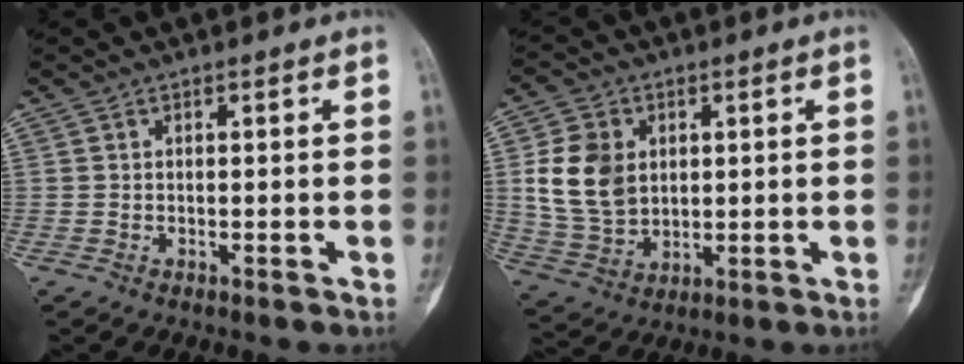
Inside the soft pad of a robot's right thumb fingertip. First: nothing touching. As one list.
[{"total": 11.9, "force": [2.3, 9.1, 7.3], "torque": [-0.120, -0.008, 0.053]}]